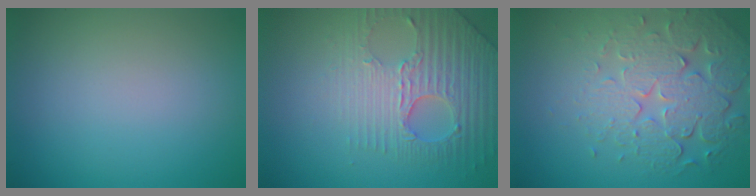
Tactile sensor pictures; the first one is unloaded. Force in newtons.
{"total": 4.2, "press": 4.1, "slide": 1.1}
{"total": 6.7, "press": 5.1, "slide": 4.4}